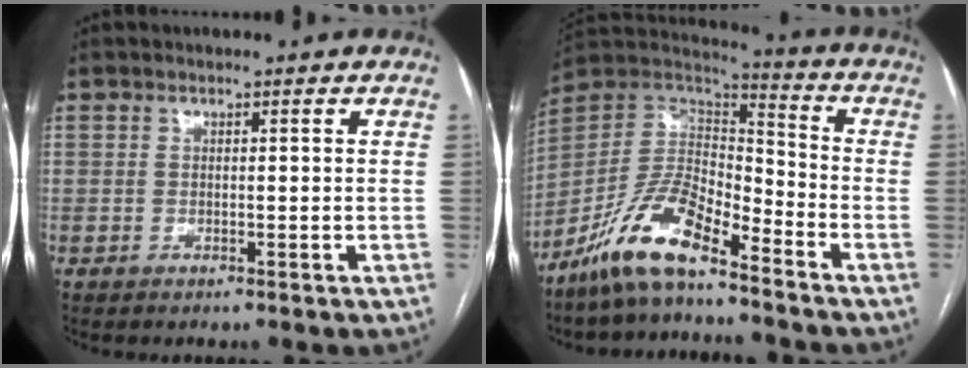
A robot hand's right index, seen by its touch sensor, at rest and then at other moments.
{"total": 13.4, "force": [-9.7, 3.5, 8.6], "torque": [-0.178, 0.015, -0.183]}